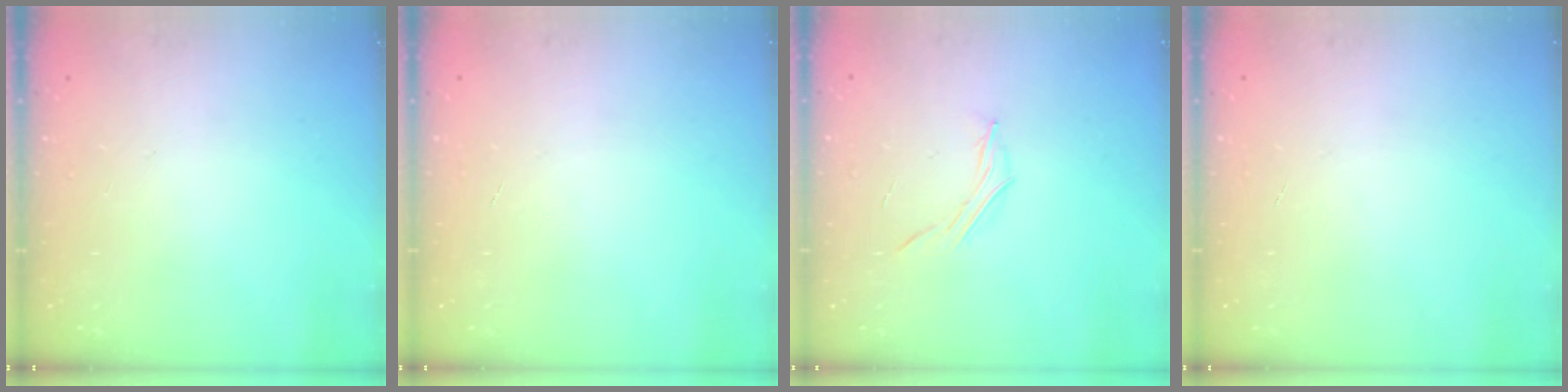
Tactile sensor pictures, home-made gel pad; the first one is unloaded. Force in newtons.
{"total": 0.0}
{"total": 3.5, "press": 3.3, "slide": 1.0}
{"total": 0.0}